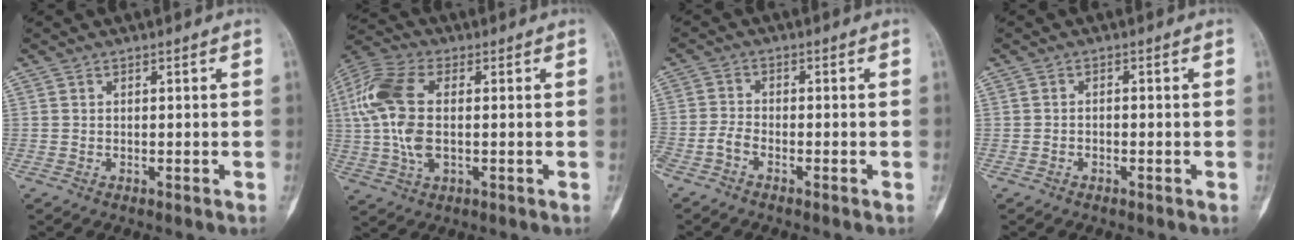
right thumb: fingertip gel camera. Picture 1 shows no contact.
{"total": 13.6, "force": [0.9, 7.2, 11.4], "torque": [-0.264, 0.015, 0.013]}
{"total": 2.9, "force": [-2.0, 1.0, 1.9], "torque": [-0.050, 0.011, -0.045]}
{"total": 0.7, "force": [-0.5, 0.3, 0.4], "torque": [-0.006, 0.005, -0.010]}